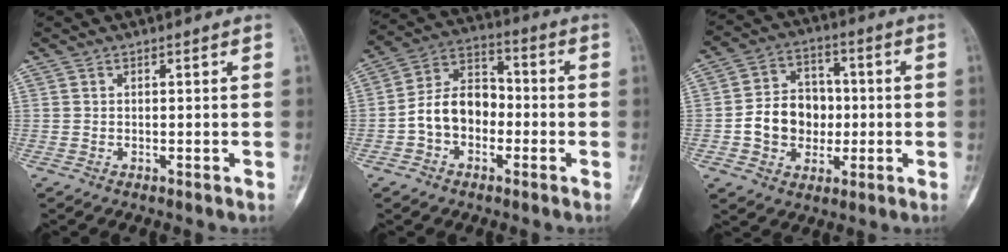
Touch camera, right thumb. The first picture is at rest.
{"total": 10.7, "force": [-2.5, 7.8, 6.8], "torque": [-0.098, 0.044, -0.057]}
{"total": 11.8, "force": [-1.3, 9.7, 6.5], "torque": [-0.069, 0.028, -0.024]}